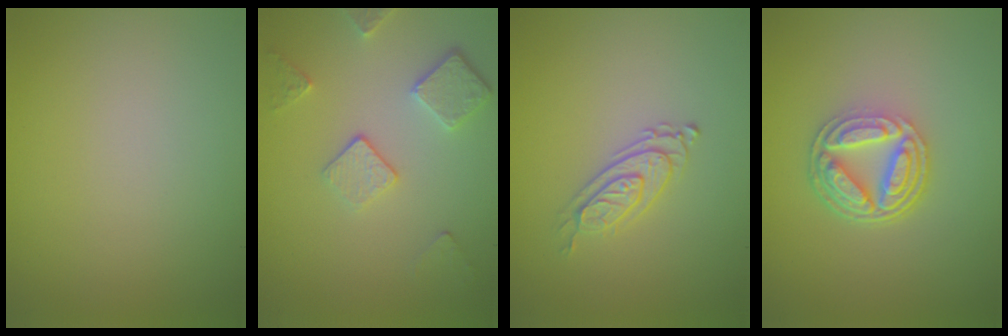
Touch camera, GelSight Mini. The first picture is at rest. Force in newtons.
{"total": 3.6, "press": 2.8, "slide": 2.2}
{"total": 2.4, "press": 2.0, "slide": 1.4}
{"total": 5.2, "press": 3.8, "slide": 3.5}